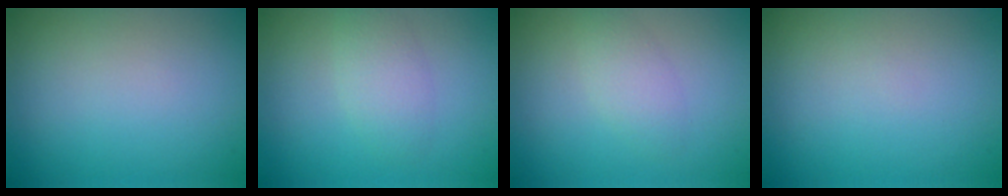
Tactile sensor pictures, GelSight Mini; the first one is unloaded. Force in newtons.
{"total": 2.4, "press": 2.4, "slide": 0.2}
{"total": 1.7, "press": 1.7, "slide": 0.1}
{"total": 0.0}